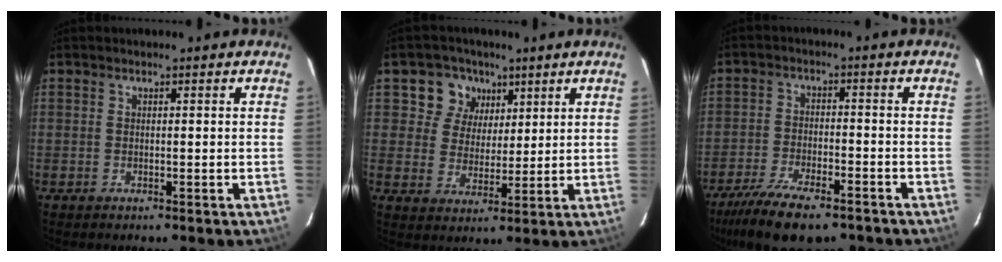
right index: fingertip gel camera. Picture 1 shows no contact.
{"total": 7.5, "force": [3.5, 6.6, 1.2], "torque": [-0.024, 0.013, 0.056]}
{"total": 13.7, "force": [-10.5, 4.3, 7.6], "torque": [-0.171, -0.029, -0.181]}